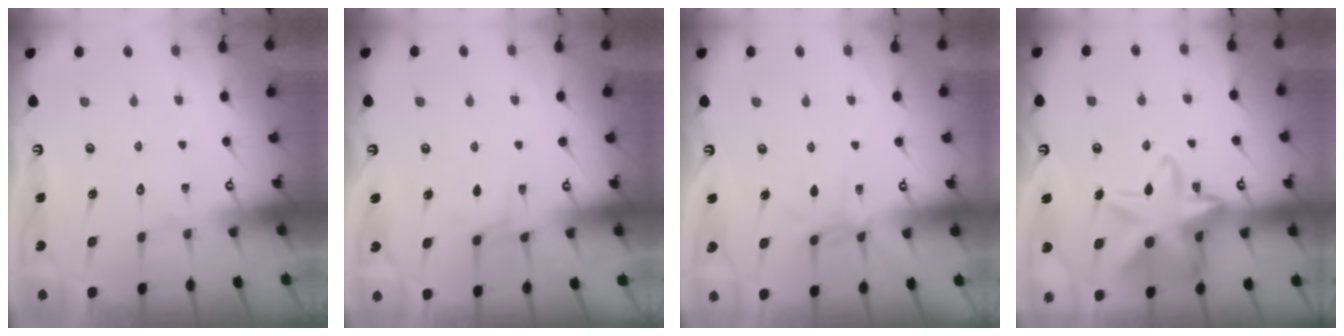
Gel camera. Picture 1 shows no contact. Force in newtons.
{"total": 5.4, "press": 5.4, "slide": 0.5}
{"total": 4.2, "press": 4.2, "slide": 0.2}
{"total": 19.7, "press": 19.6, "slide": 1.4}